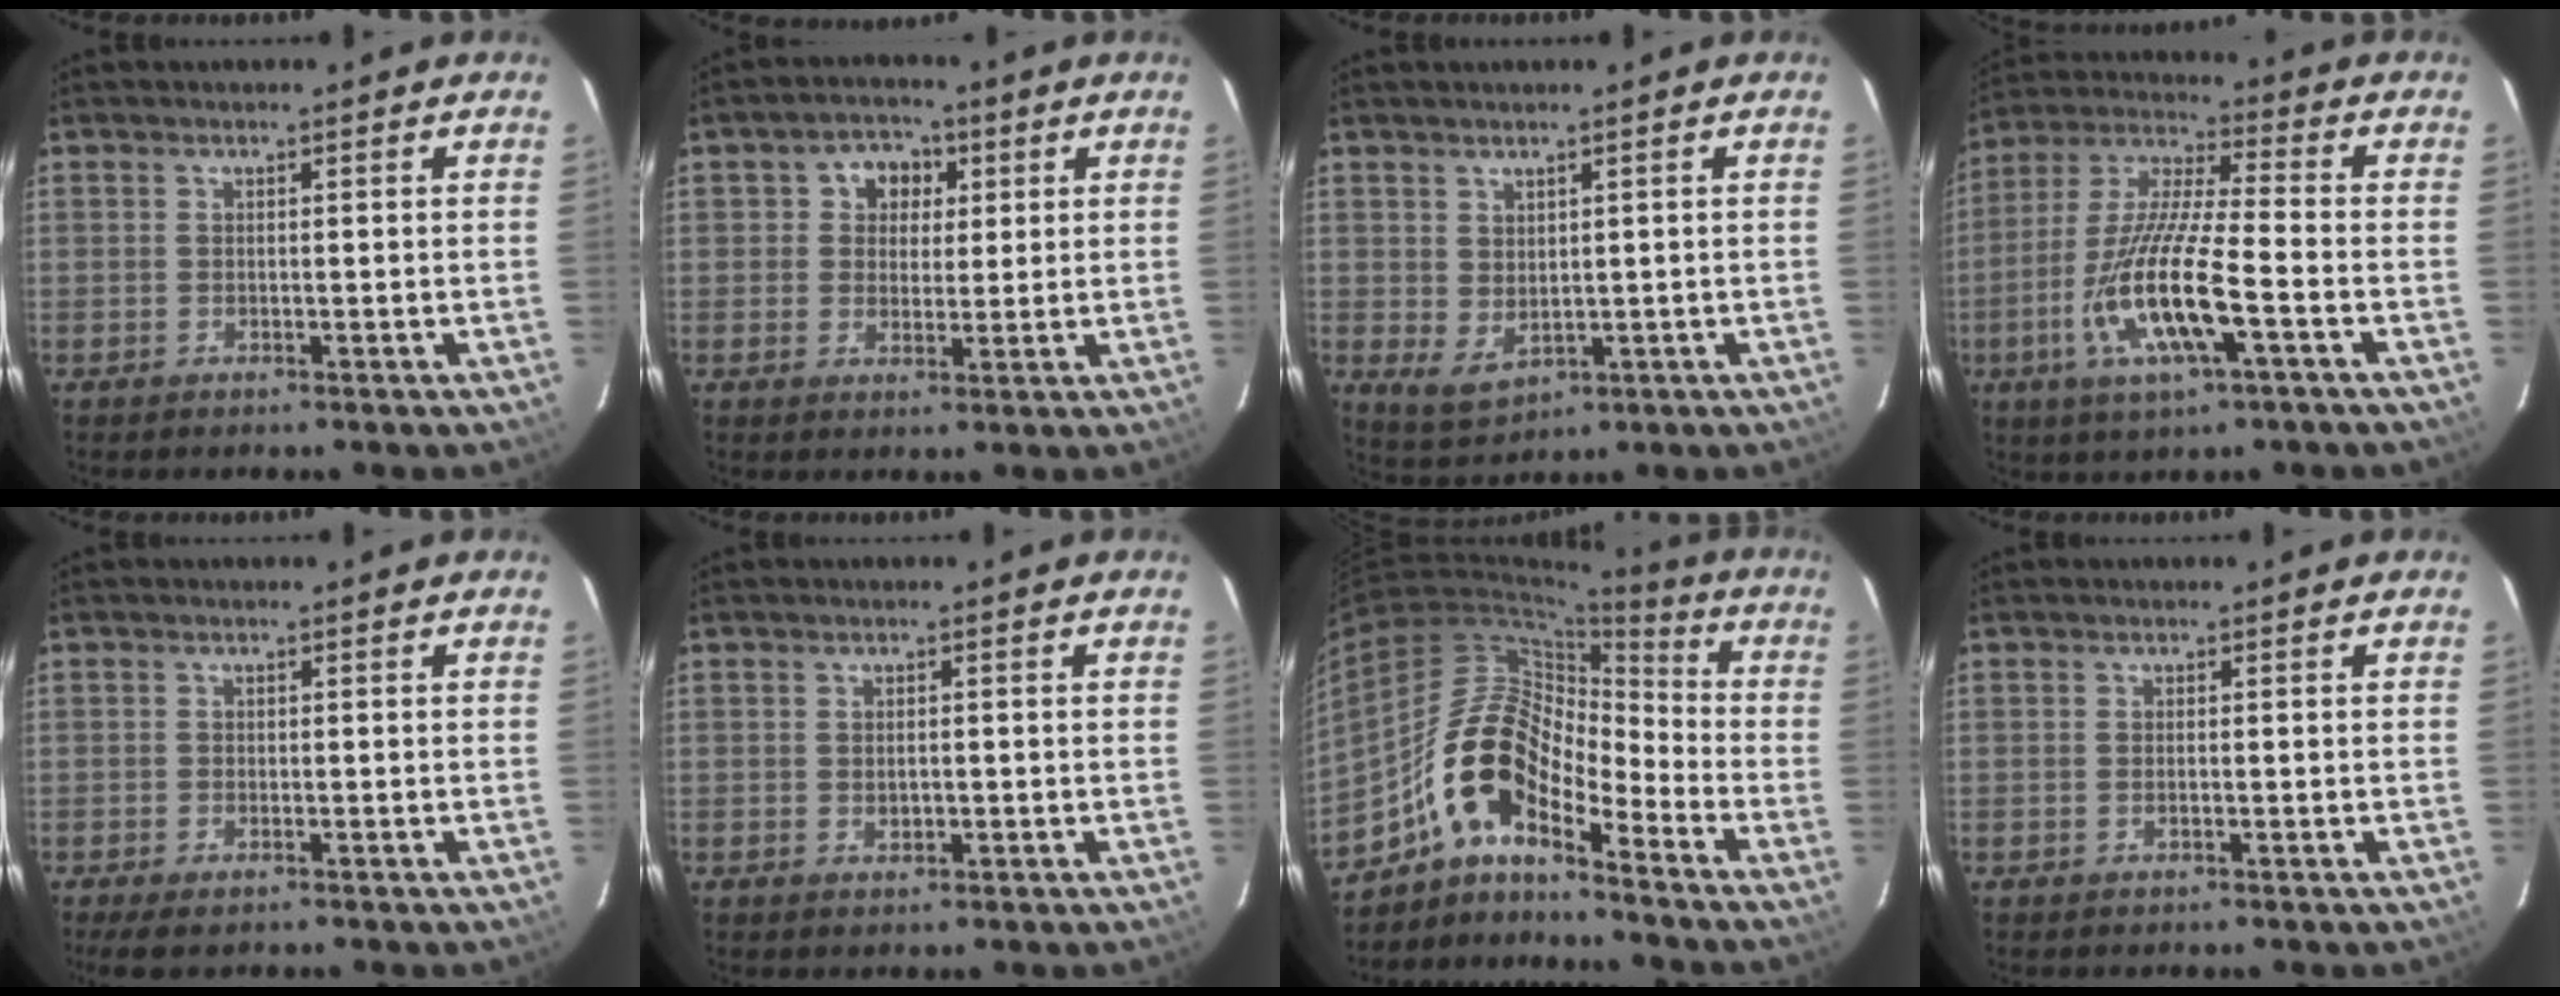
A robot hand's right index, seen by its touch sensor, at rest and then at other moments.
{"total": 5.9, "force": [1.6, 5.2, 2.3], "torque": [-0.029, 0.020, 0.025]}
{"total": 4.0, "force": [1.0, 2.9, 2.6], "torque": [-0.047, -0.004, 0.031]}
{"total": 15.4, "force": [-5.3, 2.5, 14.2], "torque": [-0.297, -0.015, -0.105]}
{"total": 3.4, "force": [-2.4, 1.3, 2.1], "torque": [-0.048, -0.012, -0.043]}
{"total": 1.5, "force": [-0.2, 1.2, 0.9], "torque": [-0.014, 0.000, -0.001]}
{"total": 12.7, "force": [-8.8, 4.6, 8.0], "torque": [-0.146, 0.024, -0.181]}
{"total": 0.7, "force": [-0.3, 0.2, 0.7], "torque": [-0.014, 0.001, -0.005]}